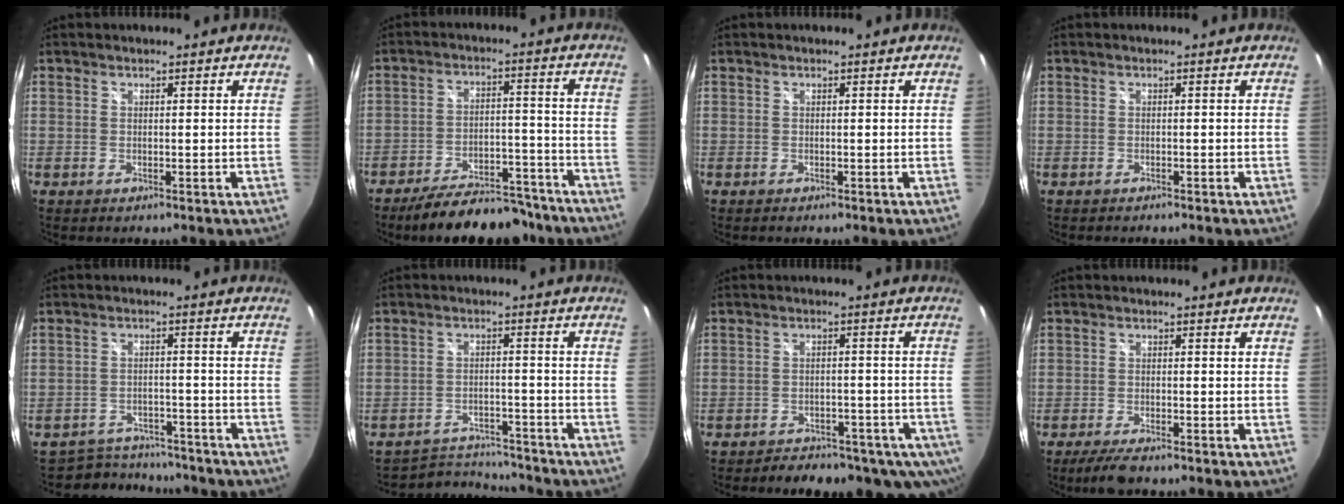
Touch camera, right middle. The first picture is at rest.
{"total": 17.0, "force": [-14.6, 5.1, 7.0], "torque": [-0.121, 0.010, -0.194]}
{"total": 0.0}
{"total": 1.1, "force": [-1.0, 0.2, 0.3], "torque": [-0.008, -0.003, -0.014]}
{"total": 9.8, "force": [-8.7, 4.1, 1.6], "torque": [-0.046, 0.013, -0.118]}
{"total": 9.4, "force": [-9.2, 1.8, 1.1], "torque": [-0.035, 0.010, -0.136]}
{"total": 14.9, "force": [-10.3, 7.5, 7.7], "torque": [-0.139, -0.007, -0.120]}
{"total": 4.5, "force": [-3.6, 0.8, 2.6], "torque": [-0.064, -0.012, -0.065]}